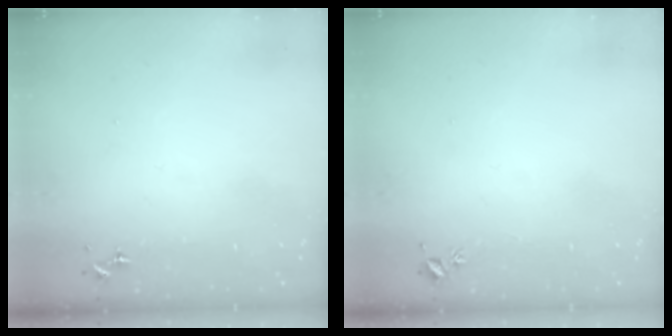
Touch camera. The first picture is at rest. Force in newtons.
{"total": 3.4, "press": 3.4, "slide": 0.5}